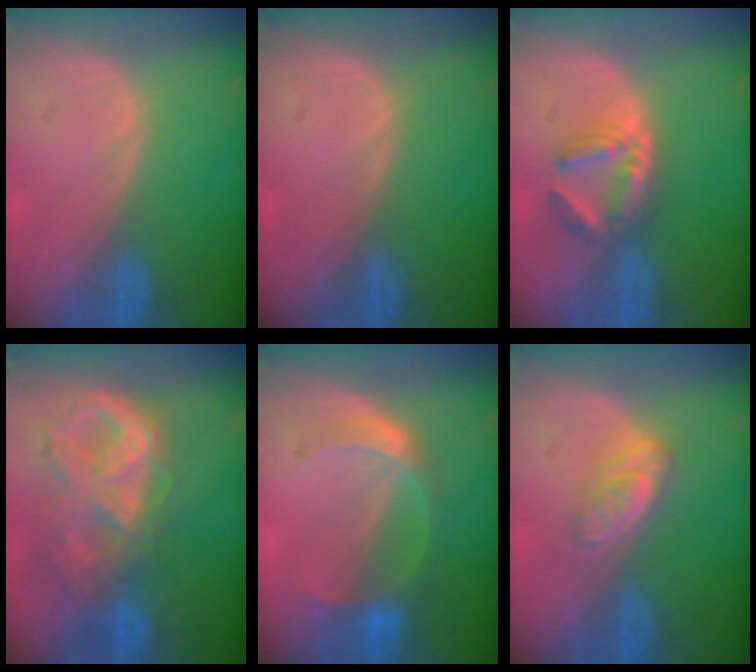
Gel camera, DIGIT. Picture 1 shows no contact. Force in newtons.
{"total": 0.0}
{"total": 5.9, "press": 5.2, "slide": 2.9}
{"total": 10.6, "press": 8.9, "slide": 5.7}
{"total": 5.9, "press": 5.4, "slide": 2.4}
{"total": 4.9, "press": 4.2, "slide": 2.4}